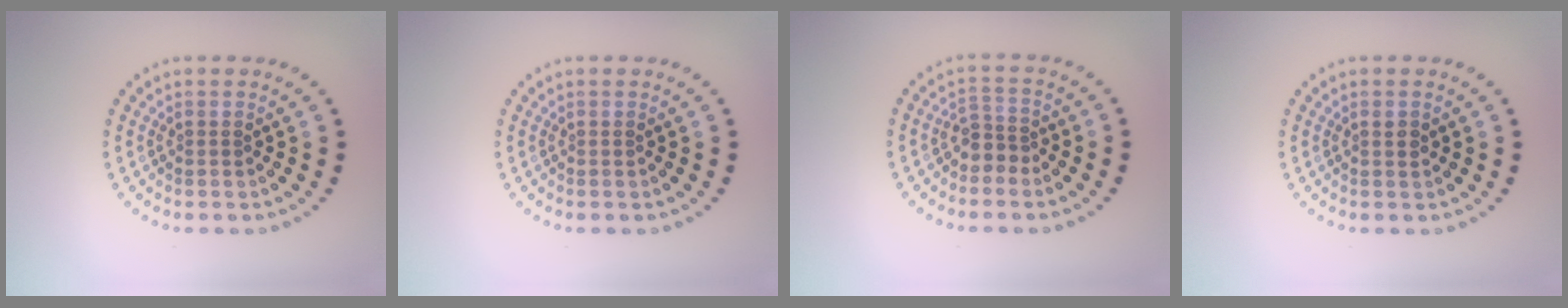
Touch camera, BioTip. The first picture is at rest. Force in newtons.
{"total": 0.0}
{"total": 2.1, "press": 1.6, "slide": 1.4}
{"total": 0.8, "press": 0.8, "slide": 0.3}